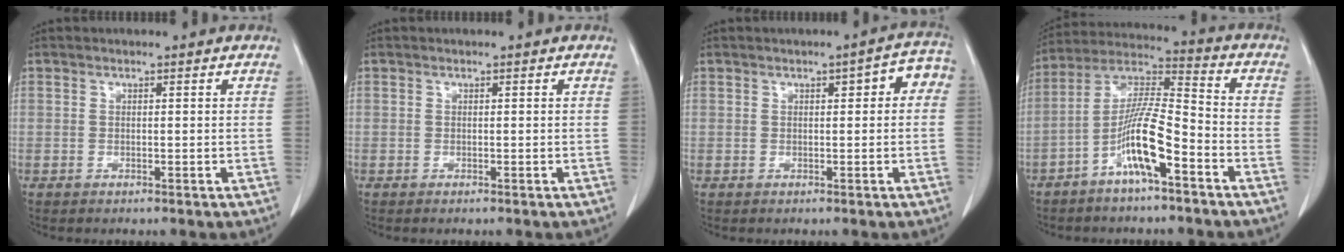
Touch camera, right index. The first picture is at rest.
{"total": 0.0}
{"total": 4.0, "force": [0.7, 1.5, 3.6], "torque": [-0.033, 0.024, 0.003]}
{"total": 11.3, "force": [-5.4, 1.2, 9.9], "torque": [-0.197, 0.009, -0.104]}